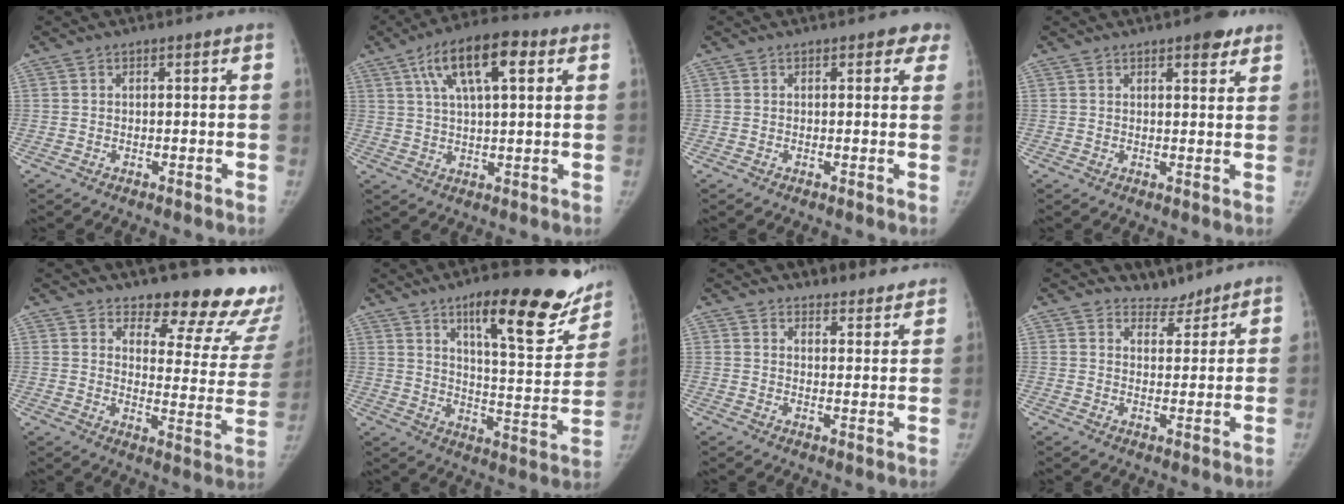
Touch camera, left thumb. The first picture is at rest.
{"total": 13.5, "force": [5.4, 4.9, 11.3], "torque": [-0.185, 0.010, 0.084]}
{"total": 2.8, "force": [1.6, 1.7, 1.6], "torque": [0.014, -0.002, 0.007]}
{"total": 4.8, "force": [3.1, 1.7, 3.2], "torque": [-0.026, -0.013, 0.036]}
{"total": 20.3, "force": [17.1, 6.9, 8.4], "torque": [-0.056, -0.154, 0.199]}
{"total": 23.4, "force": [14.8, 6.5, 16.9], "torque": [-0.180, -0.074, 0.214]}
{"total": 8.8, "force": [8.2, 2.9, 1.5], "torque": [0.022, -0.042, 0.094]}
{"total": 4.2, "force": [3.9, 1.5, -0.6], "torque": [0.031, -0.038, 0.063]}